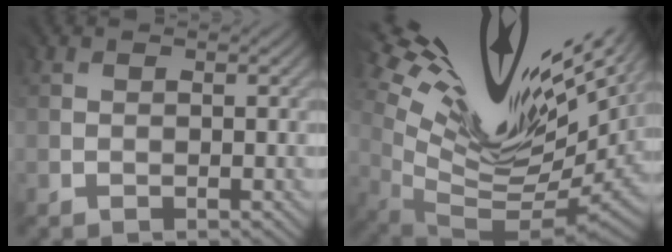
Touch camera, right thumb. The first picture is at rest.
{"total": 17.9, "force": [8.9, 5.5, 14.5], "torque": [-0.225, 0.019, 0.164]}